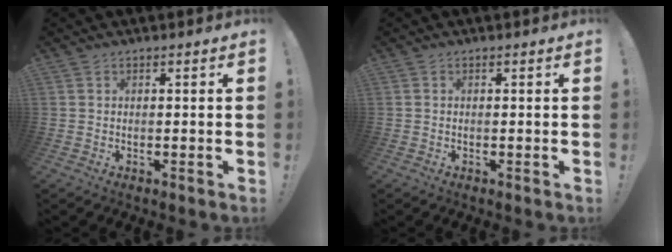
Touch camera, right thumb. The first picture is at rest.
{"total": 0.0}